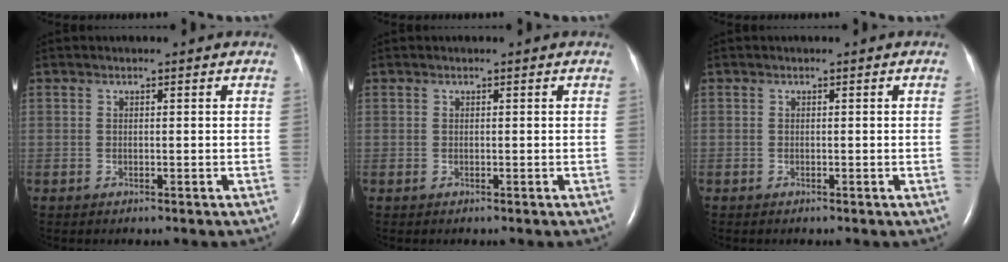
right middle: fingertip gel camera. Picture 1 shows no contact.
{"total": 0.0}
{"total": 0.6, "force": [0.0, -0.3, 0.5], "torque": [-0.008, -0.001, -0.001]}